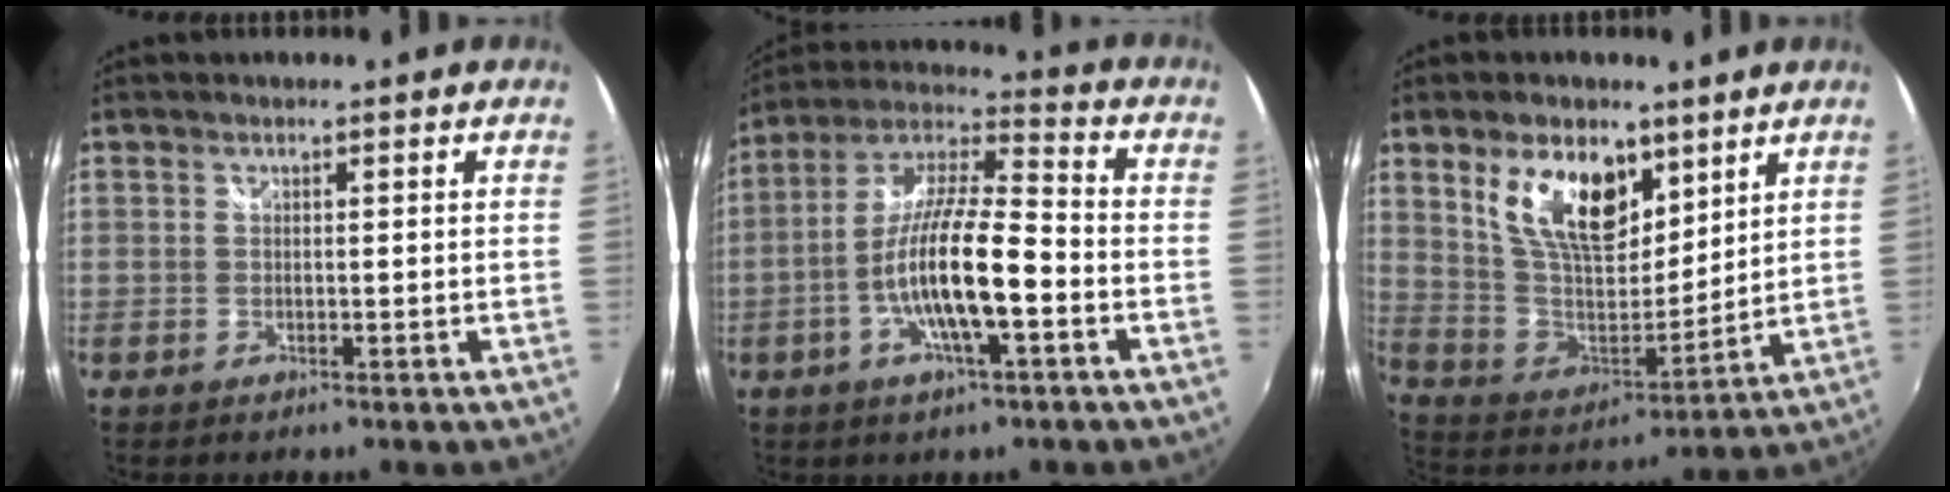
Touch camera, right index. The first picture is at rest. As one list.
[{"total": 14.9, "force": [-4.6, 3.1, 13.9], "torque": [-0.268, -0.004, -0.091]}, {"total": 15.8, "force": [8.3, 8.2, 10.7], "torque": [-0.198, 0.003, 0.163]}]